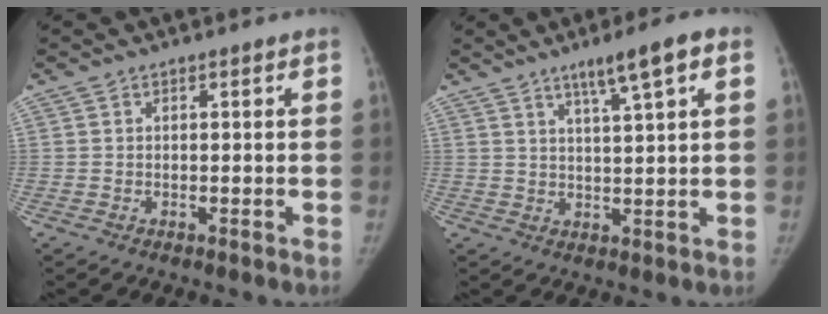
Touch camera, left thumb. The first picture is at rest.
{"total": 7.2, "force": [3.9, 0.4, 6.0], "torque": [-0.099, -0.011, 0.066]}